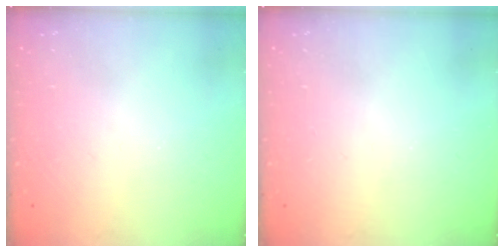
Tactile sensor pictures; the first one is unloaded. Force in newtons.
{"total": 0.0}